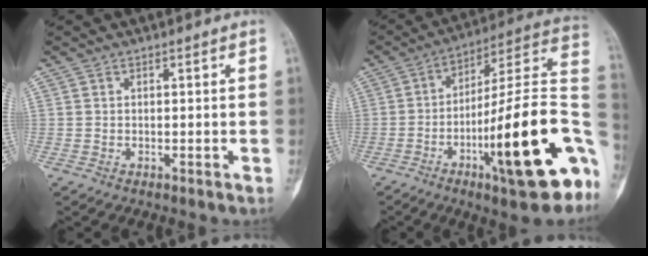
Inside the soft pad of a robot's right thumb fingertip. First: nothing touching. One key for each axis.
{"total": 25.4, "fx": -8.3, "fy": 5.4, "fz": 23.4, "tx": -0.296, "ty": 0.036, "tz": -0.120}